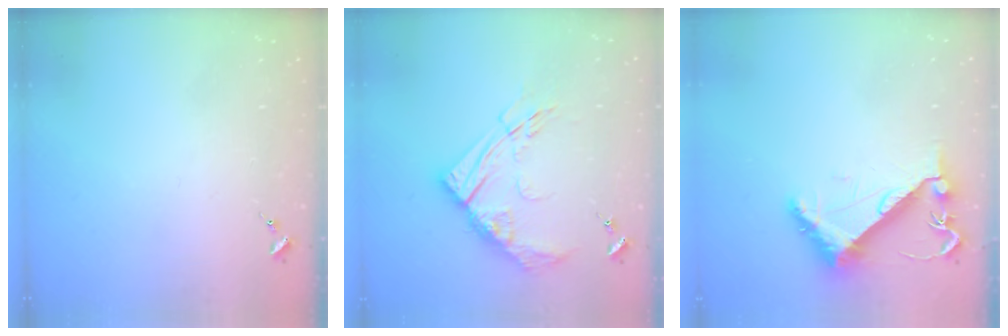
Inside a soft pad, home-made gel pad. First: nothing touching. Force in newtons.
{"total": 15.4, "press": 15.3, "slide": 1.6}
{"total": 8.9, "press": 8.9, "slide": 0.3}